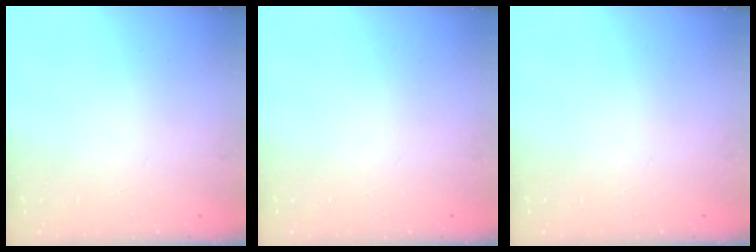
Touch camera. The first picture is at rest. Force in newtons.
{"total": 0.0}
{"total": 0.0}